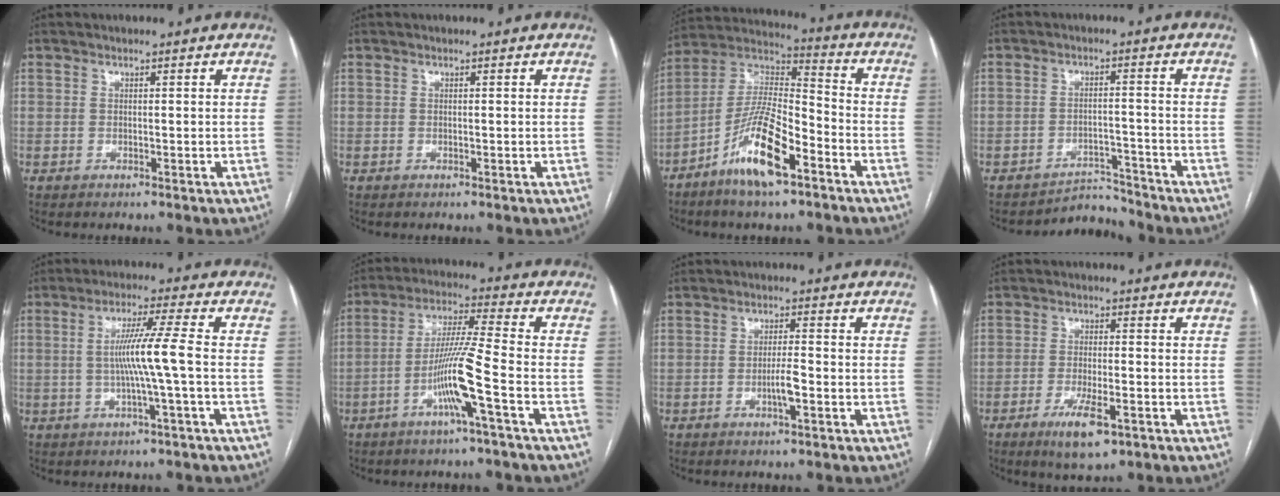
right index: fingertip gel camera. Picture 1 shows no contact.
{"total": 0.0}
{"total": 13.9, "force": [-7.4, 3.1, 11.3], "torque": [-0.223, 0.000, -0.138]}
{"total": 4.2, "force": [-3.9, 0.5, -1.3], "torque": [0.026, 0.013, -0.058]}
{"total": 7.1, "force": [-0.6, -1.4, 6.9], "torque": [-0.129, 0.007, -0.009]}
{"total": 9.7, "force": [-4.0, -1.3, 8.8], "torque": [-0.175, 0.003, -0.078]}
{"total": 2.9, "force": [-1.1, 0.1, 2.7], "torque": [-0.050, -0.001, -0.021]}
{"total": 6.5, "force": [-3.4, 1.6, 5.3], "torque": [-0.098, -0.010, -0.052]}